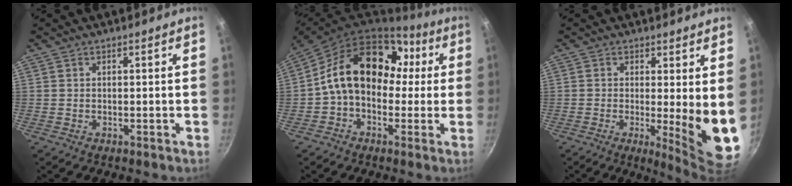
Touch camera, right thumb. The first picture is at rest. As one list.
[{"total": 18.2, "force": [2.0, 13.4, 12.2], "torque": [-0.164, 0.047, 0.016]}, {"total": 10.0, "force": [0.0, 2.0, 9.8], "torque": [-0.129, -0.033, 0.002]}]